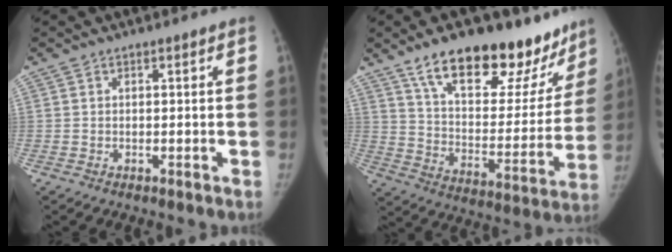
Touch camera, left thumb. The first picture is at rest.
{"total": 26.9, "force": [19.1, 11.6, 14.9], "torque": [-0.167, -0.081, 0.290]}